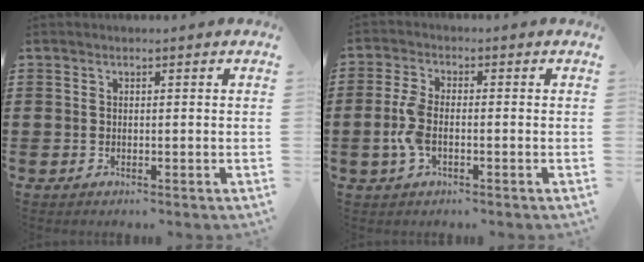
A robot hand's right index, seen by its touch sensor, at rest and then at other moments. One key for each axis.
{"total": 5.1, "fx": -0.9, "fy": 2.5, "fz": 4.4, "tx": -0.115, "ty": -0.007, "tz": -0.026}